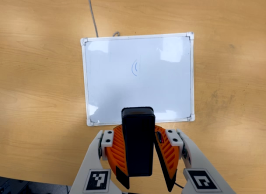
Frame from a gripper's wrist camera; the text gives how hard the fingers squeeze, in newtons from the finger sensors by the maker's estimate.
{"total": 8.6, "left": 8.8, "right": 8.5}